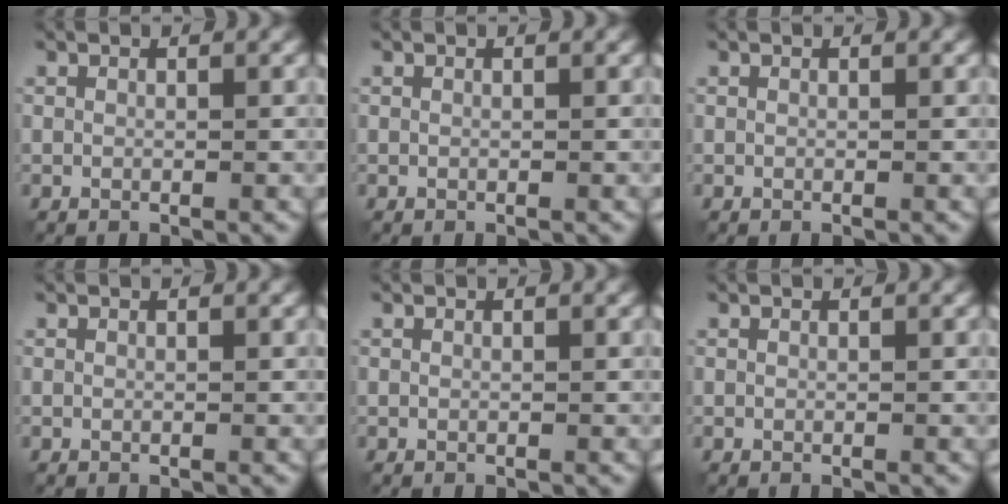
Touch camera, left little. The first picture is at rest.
{"total": 0.0}
{"total": 0.0}
{"total": 0.0}
{"total": 0.0}
{"total": 0.0}